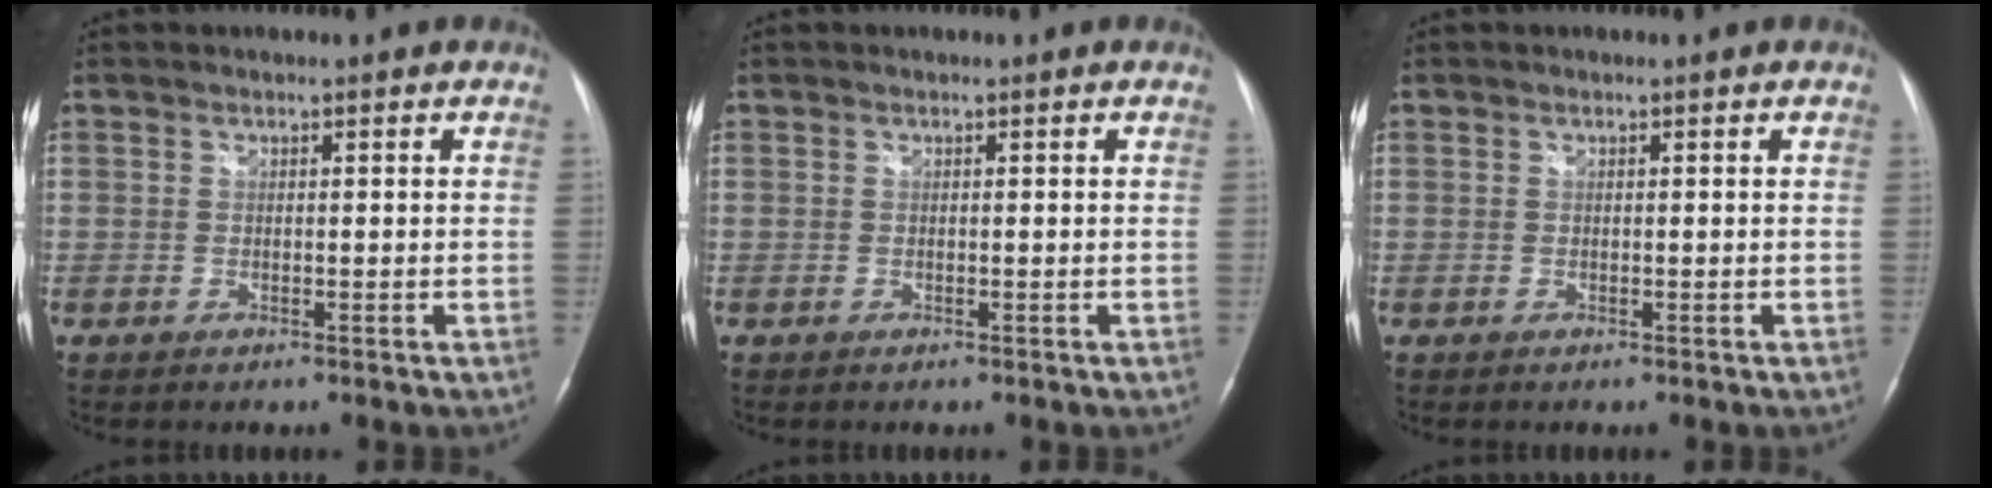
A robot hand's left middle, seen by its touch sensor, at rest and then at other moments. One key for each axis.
{"total": 0.0}
{"total": 0.0}